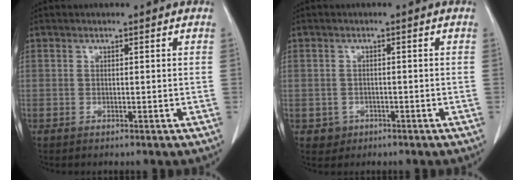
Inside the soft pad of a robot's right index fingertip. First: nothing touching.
{"total": 2.3, "force": [-0.9, 2.1, 0.1], "torque": [0.003, 0.010, -0.009]}